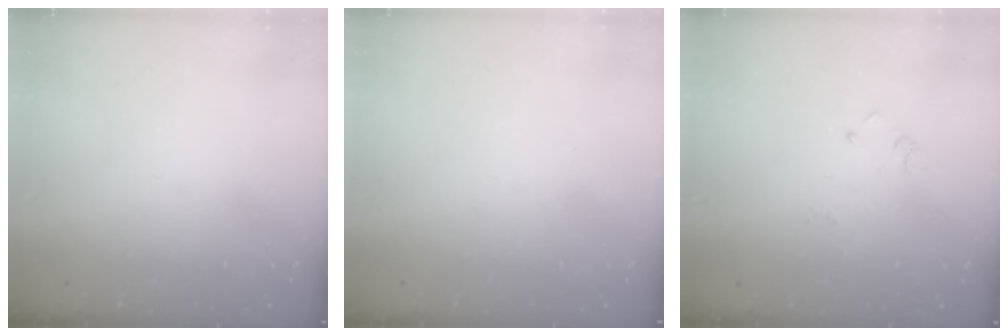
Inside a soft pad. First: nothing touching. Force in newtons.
{"total": 1.6, "press": 1.6, "slide": 0.1}
{"total": 2.4, "press": 2.4, "slide": 0.3}